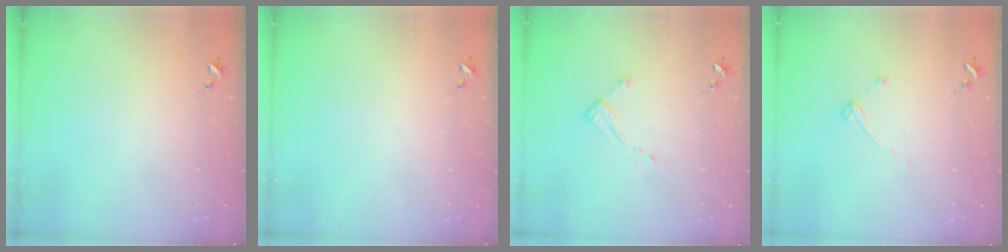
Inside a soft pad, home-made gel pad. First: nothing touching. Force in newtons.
{"total": 0.0}
{"total": 2.6, "press": 2.6, "slide": 0.4}
{"total": 2.6, "press": 2.5, "slide": 0.4}